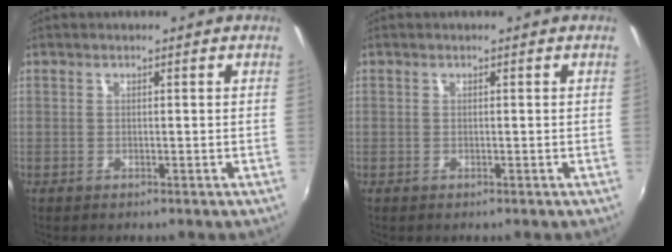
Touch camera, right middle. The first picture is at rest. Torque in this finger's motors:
{"motor_torque": [0.46, -0.50, 0.06, 0.03]}